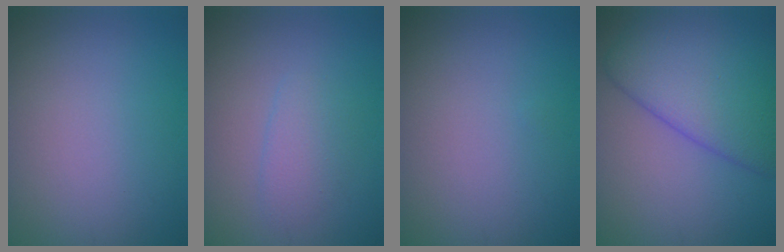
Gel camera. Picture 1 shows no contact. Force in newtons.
{"total": 1.8, "press": 1.8, "slide": 0.2}
{"total": 0.0}
{"total": 8.0, "press": 8.0, "slide": 0.3}